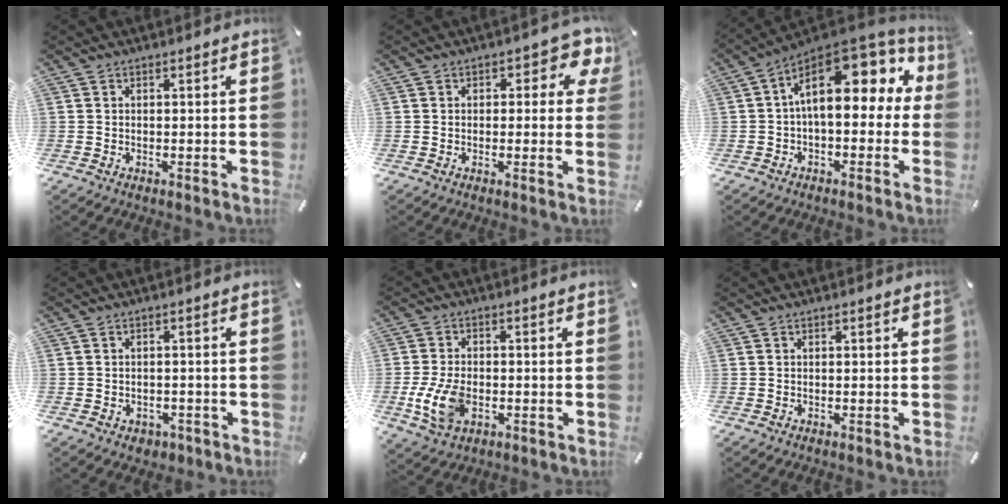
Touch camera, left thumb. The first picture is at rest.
{"total": 5.0, "force": [1.7, 3.0, 3.6], "torque": [-0.035, -0.004, 0.023]}
{"total": 17.1, "force": [5.2, 9.1, 13.6], "torque": [-0.219, -0.035, 0.089]}
{"total": 2.3, "force": [-0.9, 2.0, 0.8], "torque": [-0.013, 0.005, -0.019]}
{"total": 9.5, "force": [-2.3, 6.2, 6.8], "torque": [-0.152, 0.003, -0.039]}
{"total": 0.0}